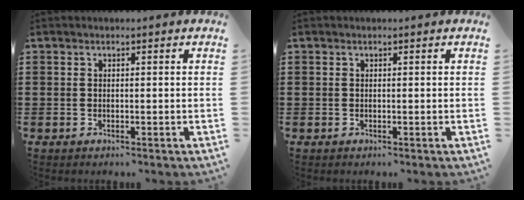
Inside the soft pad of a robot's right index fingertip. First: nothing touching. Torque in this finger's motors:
{"motor_torque": [0.00, 0.00, 0.00, 0.00]}